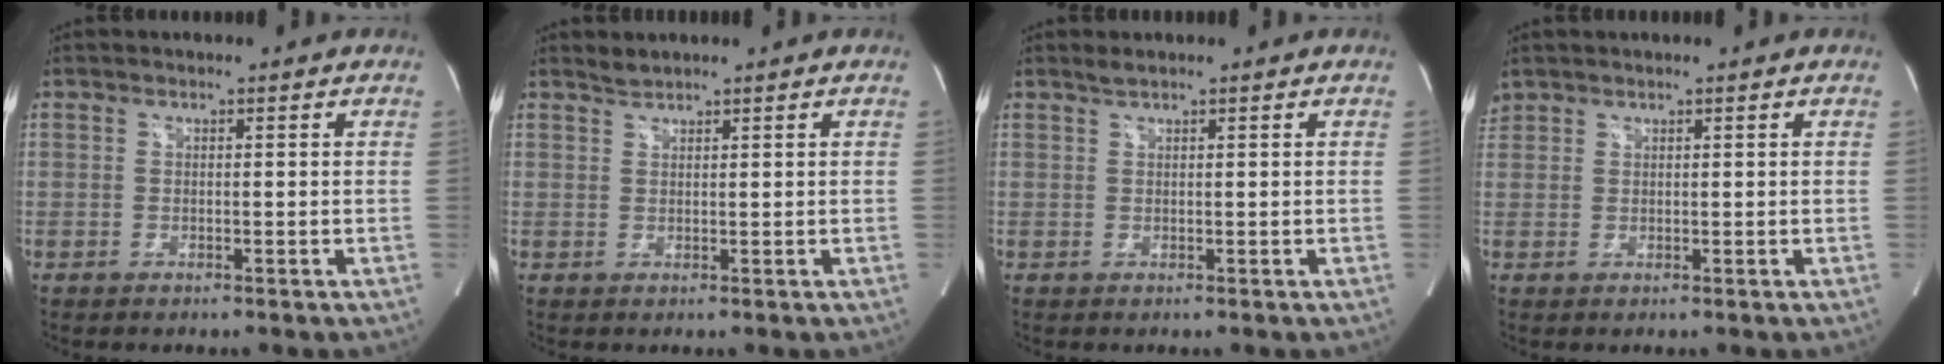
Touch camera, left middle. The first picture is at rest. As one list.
[{"total": 1.2, "force": [1.2, 0.0, 0.0], "torque": [-0.008, 0.002, 0.027]}, {"total": 0.9, "force": [0.9, -0.1, 0.3], "torque": [-0.012, 0.003, 0.021]}, {"total": 1.5, "force": [1.3, 0.7, 0.0], "torque": [-0.005, 0.015, 0.028]}]